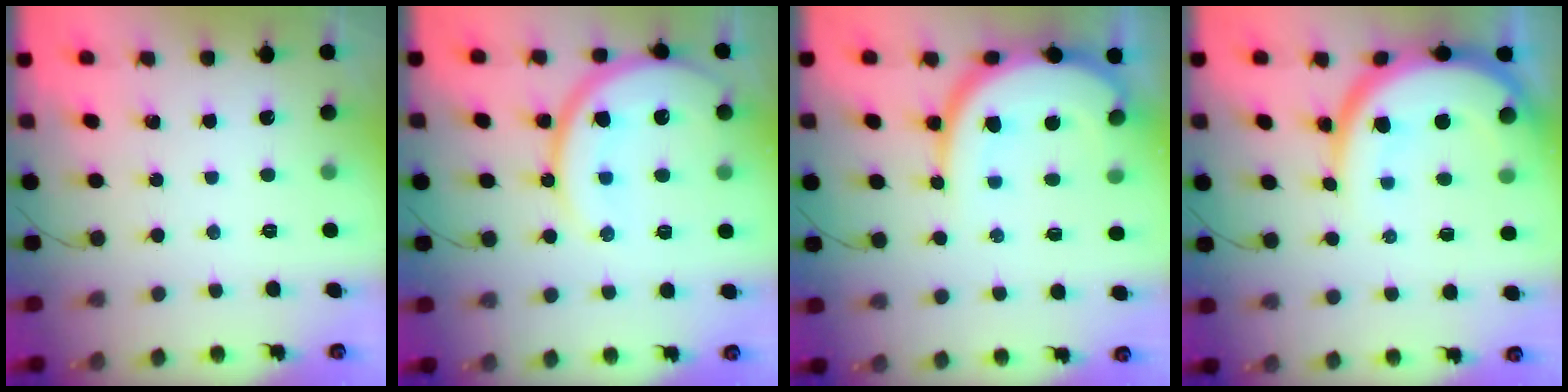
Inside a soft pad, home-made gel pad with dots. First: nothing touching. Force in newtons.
{"total": 15.4, "press": 15.4, "slide": 1.3}
{"total": 13.2, "press": 13.1, "slide": 1.5}
{"total": 14.4, "press": 14.4, "slide": 1.3}